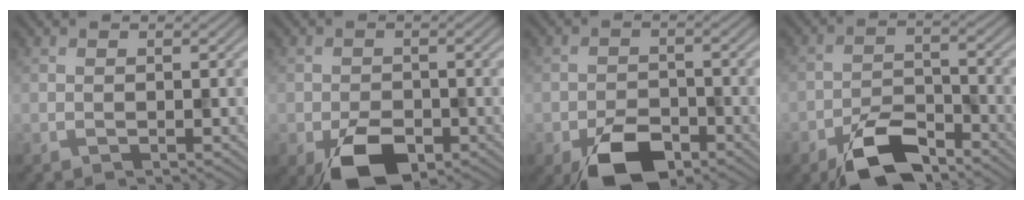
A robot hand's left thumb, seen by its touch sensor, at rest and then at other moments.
{"total": 6.7, "force": [-3.5, 3.9, 4.2], "torque": [-0.069, -0.019, -0.054]}
{"total": 6.6, "force": [-4.1, 3.5, 3.8], "torque": [-0.063, -0.005, -0.075]}
{"total": 7.4, "force": [-5.4, 2.8, 4.1], "torque": [-0.070, 0.003, -0.106]}